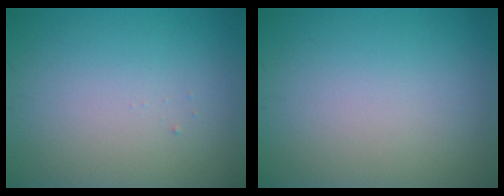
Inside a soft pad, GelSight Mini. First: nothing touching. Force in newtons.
{"total": 0.0}